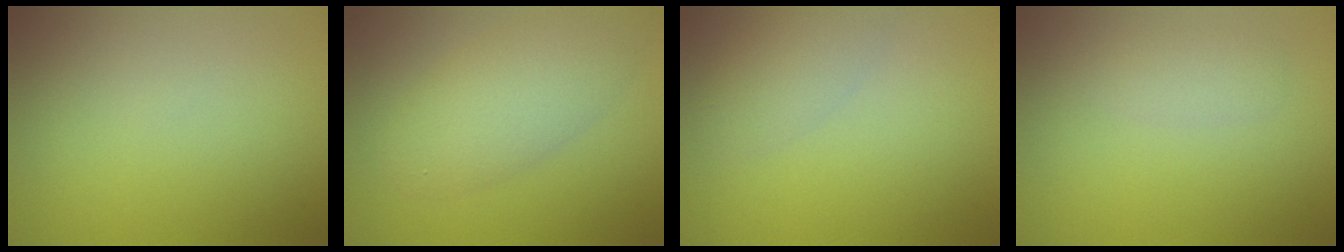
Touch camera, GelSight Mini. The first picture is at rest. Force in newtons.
{"total": 5.0, "press": 5.0, "slide": 0.2}
{"total": 2.7, "press": 2.7, "slide": 0.2}
{"total": 1.3, "press": 1.3, "slide": 0.1}